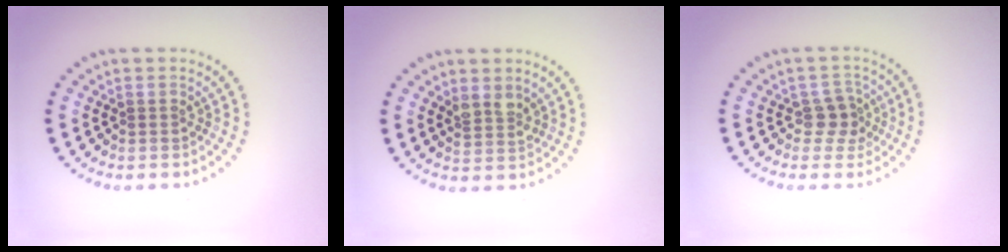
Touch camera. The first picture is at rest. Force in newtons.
{"total": 1.8, "press": 1.6, "slide": 0.9}
{"total": 2.2, "press": 2.0, "slide": 1.0}